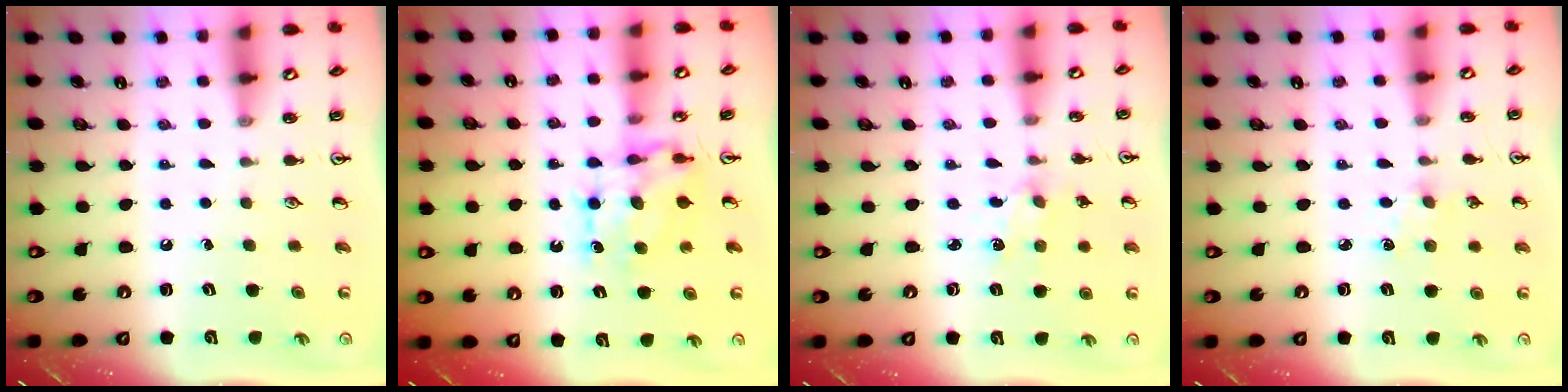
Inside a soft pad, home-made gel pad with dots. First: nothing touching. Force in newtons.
{"total": 7.6, "press": 7.6, "slide": 0.7}
{"total": 1.8, "press": 1.8, "slide": 0.3}
{"total": 2.2, "press": 2.2, "slide": 0.4}